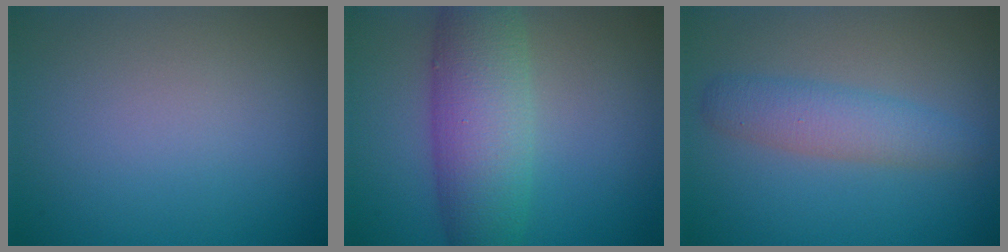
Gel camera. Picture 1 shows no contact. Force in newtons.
{"total": 7.1, "press": 7.1, "slide": 0.2}
{"total": 3.2, "press": 3.2, "slide": 0.1}